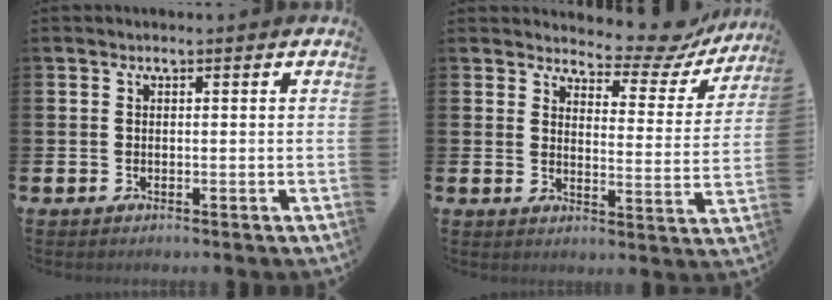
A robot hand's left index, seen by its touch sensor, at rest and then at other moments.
{"total": 5.8, "force": [5.3, 1.8, 1.4], "torque": [-0.028, -0.047, 0.084]}